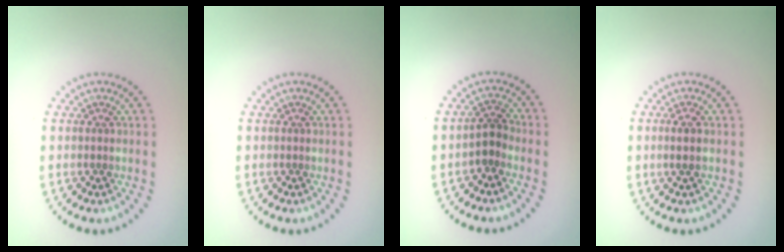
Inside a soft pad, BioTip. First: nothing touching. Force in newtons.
{"total": 0.0}
{"total": 1.7, "press": 1.3, "slide": 1.1}
{"total": 1.4, "press": 1.2, "slide": 0.7}